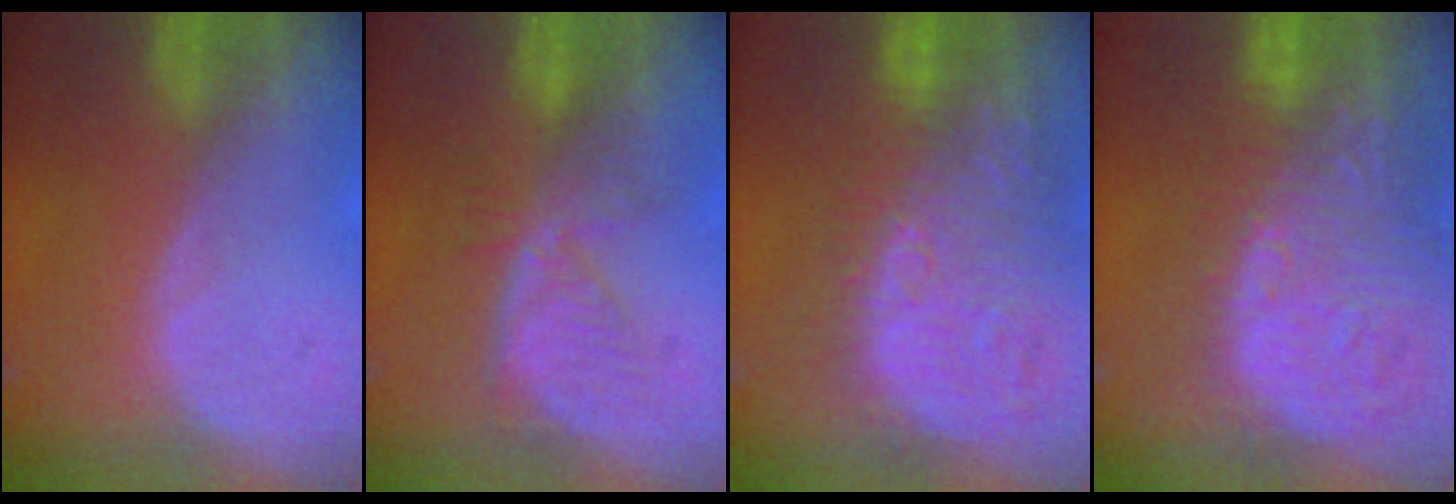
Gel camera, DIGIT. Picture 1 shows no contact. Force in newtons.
{"total": 6.0, "press": 5.9, "slide": 0.6}
{"total": 13.3, "press": 12.0, "slide": 5.6}
{"total": 15.8, "press": 12.9, "slide": 9.1}